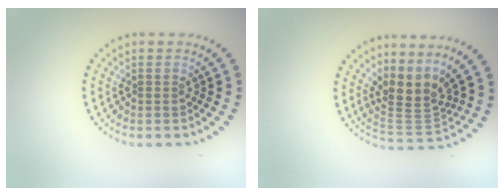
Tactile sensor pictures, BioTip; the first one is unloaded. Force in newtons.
{"total": 3.6, "press": 2.6, "slide": 2.5}